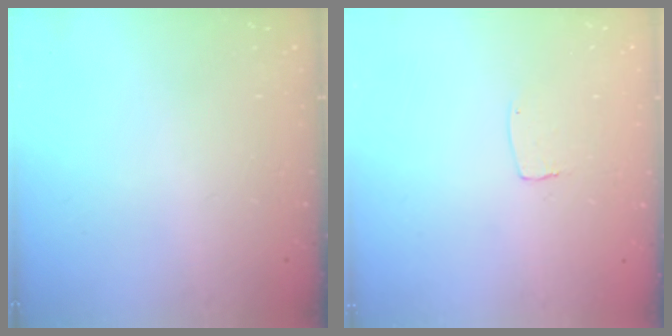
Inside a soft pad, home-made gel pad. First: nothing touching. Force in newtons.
{"total": 2.6, "press": 2.6, "slide": 0.1}